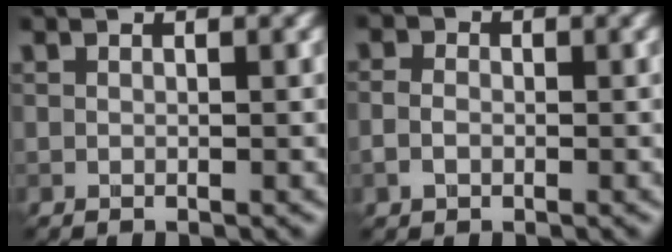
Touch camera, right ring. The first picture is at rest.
{"total": 1.8, "force": [-0.4, 1.4, 1.0], "torque": [-0.020, -0.001, -0.013]}